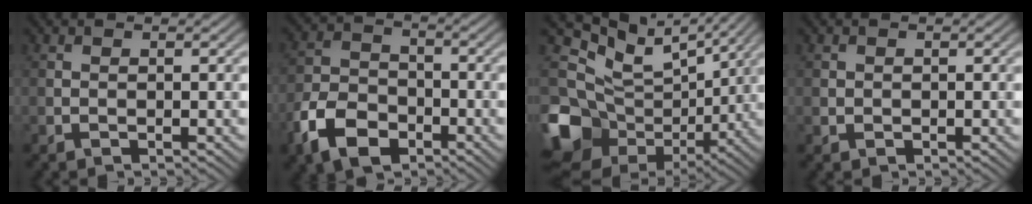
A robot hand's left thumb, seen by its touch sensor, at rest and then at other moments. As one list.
[{"total": 8.4, "force": [-4.7, 5.2, 4.6], "torque": [-0.107, -0.007, -0.105]}, {"total": 14.1, "force": [-0.6, 11.5, 8.1], "torque": [-0.195, -0.050, 0.031]}, {"total": 0.8, "force": [0.1, 0.8, 0.1], "torque": [-0.003, -0.005, 0.002]}]